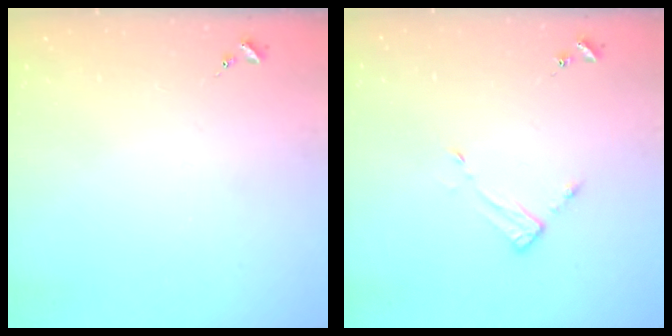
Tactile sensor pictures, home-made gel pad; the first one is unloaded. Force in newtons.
{"total": 3.3, "press": 3.3, "slide": 0.3}